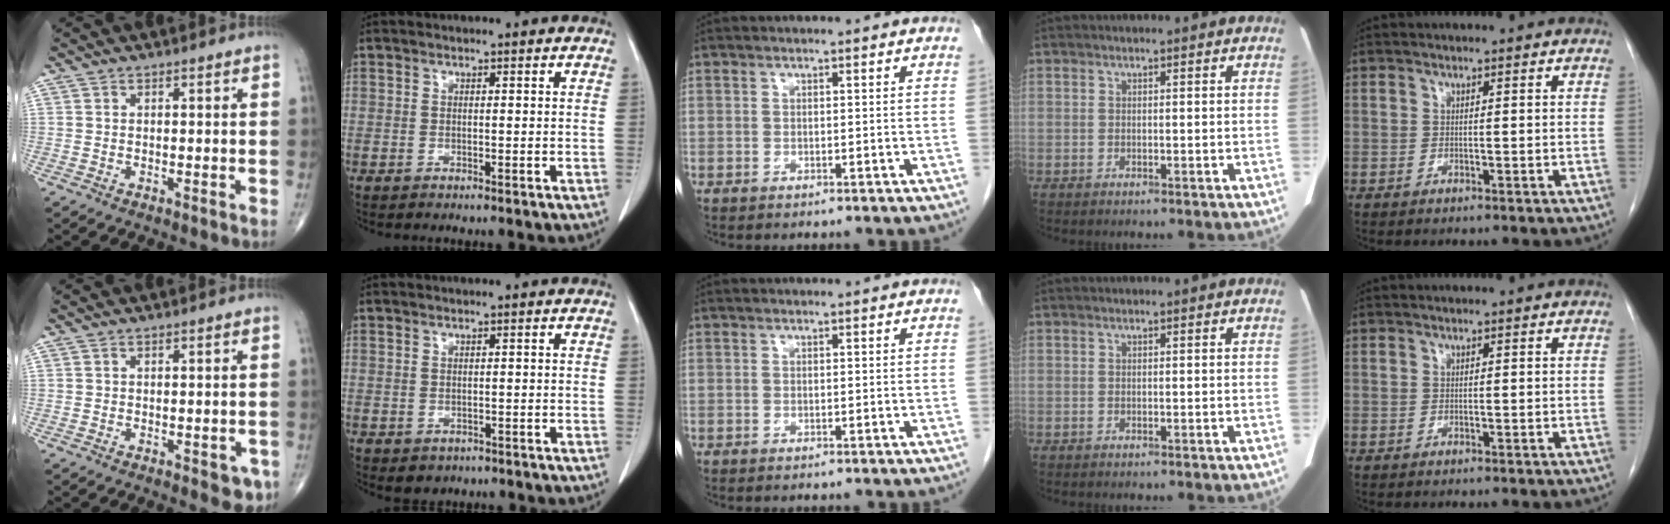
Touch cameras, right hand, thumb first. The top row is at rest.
{"thumb": {"total": 3.4, "force": [-1.3, 1.7, 2.7], "torque": [-0.011, -0.001, -0.011]}, "index": {"total": 1.9, "force": [-1.0, 1.5, 0.6], "torque": [-0.006, 0.001, -0.005]}}